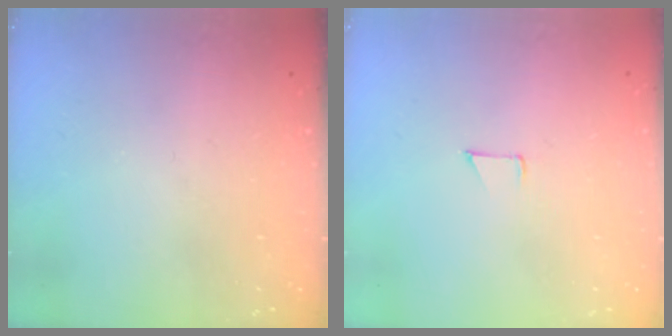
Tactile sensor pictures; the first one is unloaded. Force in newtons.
{"total": 3.4, "press": 3.4, "slide": 0.3}